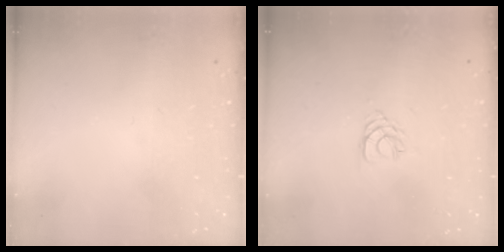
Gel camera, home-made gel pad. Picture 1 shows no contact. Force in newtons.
{"total": 2.4, "press": 2.3, "slide": 0.4}